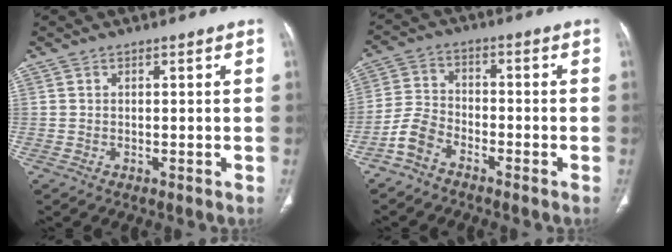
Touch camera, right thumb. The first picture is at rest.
{"total": 5.5, "force": [-4.0, 2.9, 2.4], "torque": [-0.051, 0.024, -0.087]}